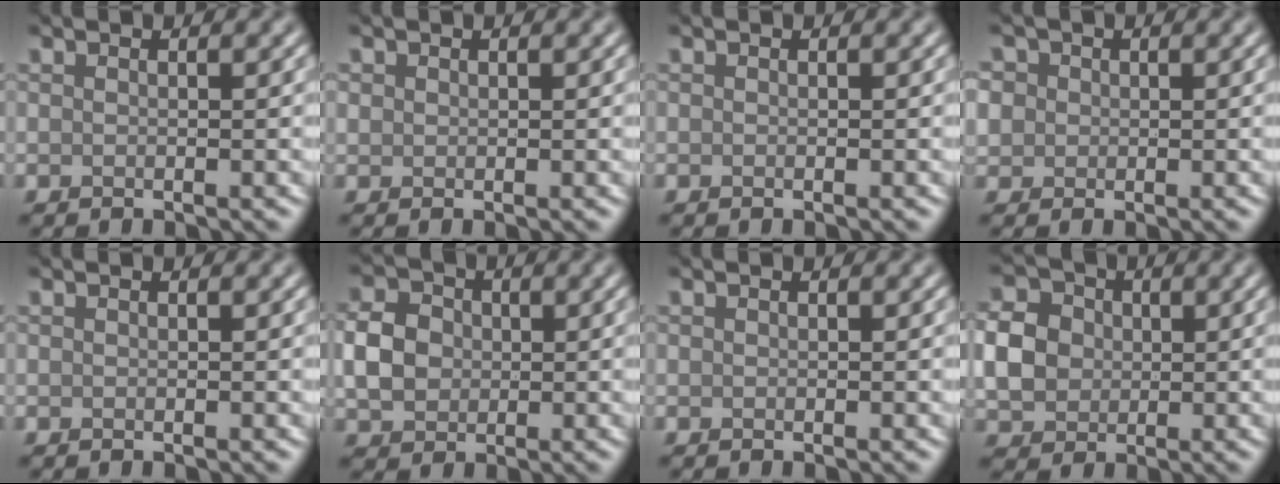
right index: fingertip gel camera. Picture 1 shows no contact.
{"total": 0.6, "force": [0.3, 0.4, 0.2], "torque": [0.000, 0.001, 0.005]}
{"total": 0.0}
{"total": 3.4, "force": [0.8, 3.0, 1.3], "torque": [-0.038, 0.022, 0.006]}
{"total": 0.0}
{"total": 4.2, "force": [0.0, 3.5, 2.3], "torque": [-0.048, 0.005, -0.005]}
{"total": 0.0}
{"total": 4.9, "force": [0.1, 4.2, 2.4], "torque": [-0.050, 0.008, 0.000]}